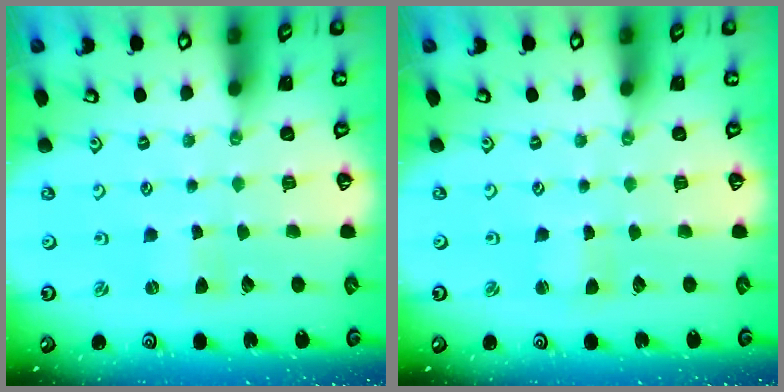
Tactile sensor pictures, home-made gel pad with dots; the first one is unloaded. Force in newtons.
{"total": 2.0, "press": 2.0, "slide": 0.3}